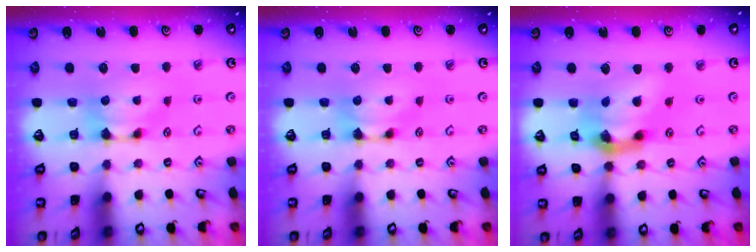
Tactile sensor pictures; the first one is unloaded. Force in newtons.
{"total": 0.0}
{"total": 8.1, "press": 7.7, "slide": 2.4}